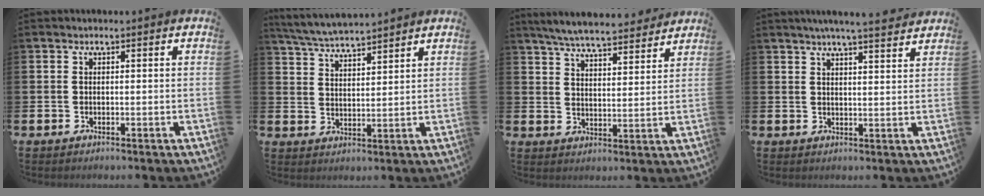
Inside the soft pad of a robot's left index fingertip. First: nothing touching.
{"total": 5.3, "force": [5.3, 0.1, 0.8], "torque": [-0.040, -0.026, 0.095]}
{"total": 6.6, "force": [6.3, 0.7, 1.7], "torque": [-0.052, -0.037, 0.111]}
{"total": 5.2, "force": [4.9, -0.4, 1.7], "torque": [-0.036, -0.022, 0.085]}